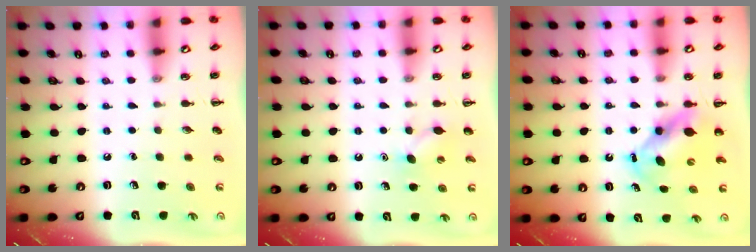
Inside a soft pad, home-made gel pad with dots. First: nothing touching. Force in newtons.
{"total": 6.0, "press": 5.7, "slide": 1.7}
{"total": 5.9, "press": 5.8, "slide": 1.1}